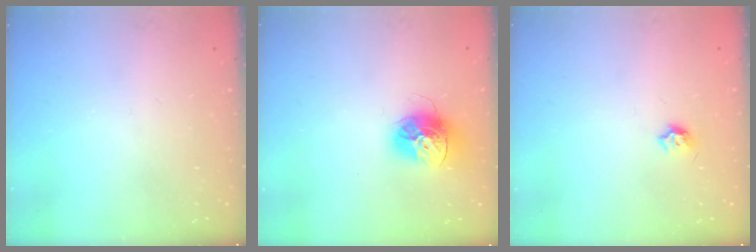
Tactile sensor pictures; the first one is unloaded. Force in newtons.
{"total": 15.0, "press": 14.9, "slide": 1.3}
{"total": 4.0, "press": 3.9, "slide": 0.7}